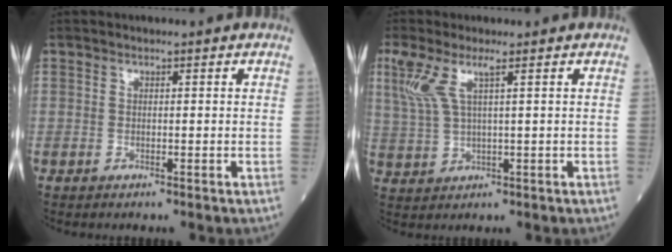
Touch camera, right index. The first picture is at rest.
{"total": 5.3, "force": [2.4, 0.8, 4.7], "torque": [-0.125, 0.014, 0.058]}